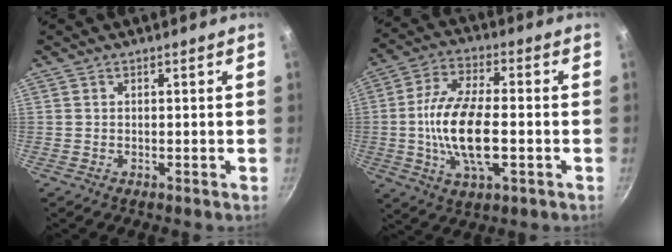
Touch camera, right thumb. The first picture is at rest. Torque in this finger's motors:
{"motor_torque": [2.65, 2.36, 1.82, -0.94, 0.62]}